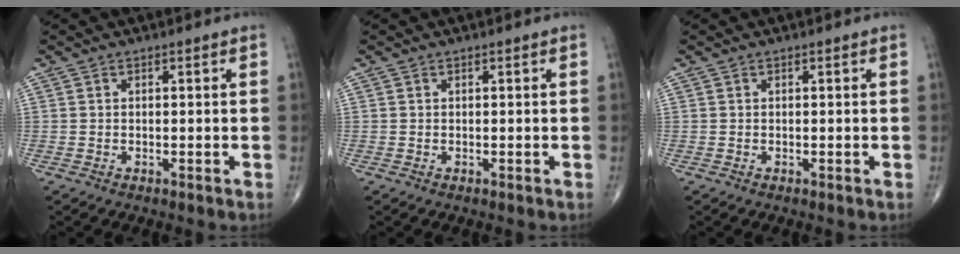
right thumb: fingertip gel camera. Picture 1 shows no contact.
{"total": 0.0}
{"total": 0.0}